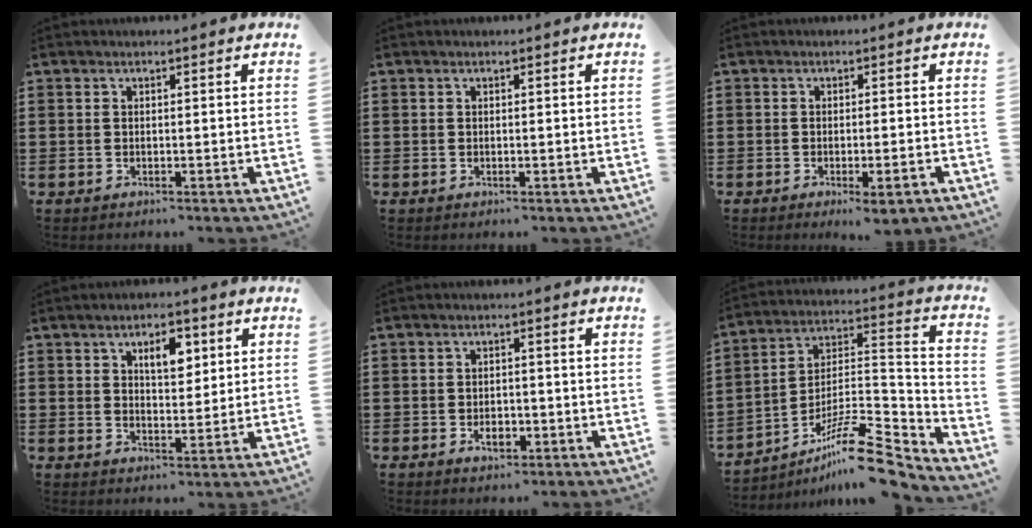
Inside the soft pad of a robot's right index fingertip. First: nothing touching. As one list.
[{"total": 0.0}, {"total": 2.3, "force": [-1.5, 0.2, 1.7], "torque": [-0.030, 0.000, -0.026]}, {"total": 5.0, "force": [2.3, 2.3, 3.8], "torque": [-0.057, 0.001, 0.033]}, {"total": 2.7, "force": [-1.1, 1.4, 2.0], "torque": [-0.040, 0.000, -0.020]}, {"total": 13.3, "force": [-10.0, 3.0, 8.2], "torque": [-0.125, 0.039, -0.182]}]